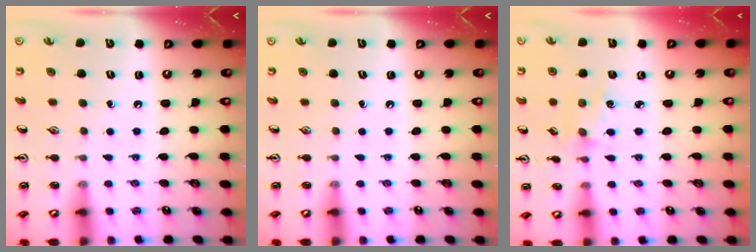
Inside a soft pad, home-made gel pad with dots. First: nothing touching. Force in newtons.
{"total": 0.0}
{"total": 1.2, "press": 1.2, "slide": 0.2}